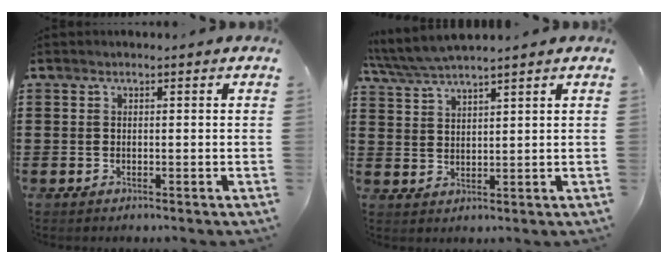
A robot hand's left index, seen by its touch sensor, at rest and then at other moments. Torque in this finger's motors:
{"motor_torque": [0.21, 0.21, 0.21, 0.09]}